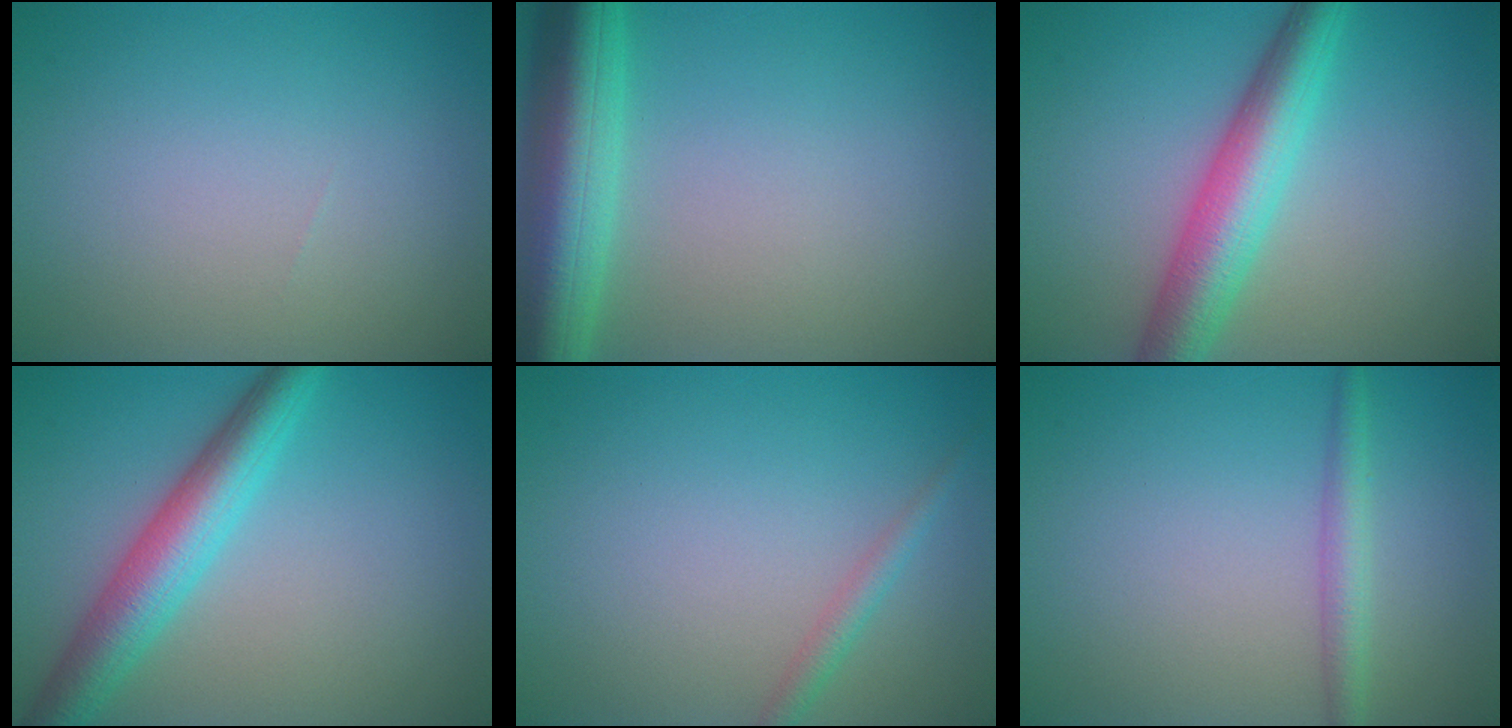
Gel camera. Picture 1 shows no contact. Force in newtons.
{"total": 8.1, "press": 8.1, "slide": 0.6}
{"total": 6.2, "press": 6.2, "slide": 0.3}
{"total": 5.6, "press": 5.6, "slide": 0.2}
{"total": 1.5, "press": 1.5, "slide": 0.0}
{"total": 2.2, "press": 2.2, "slide": 0.1}